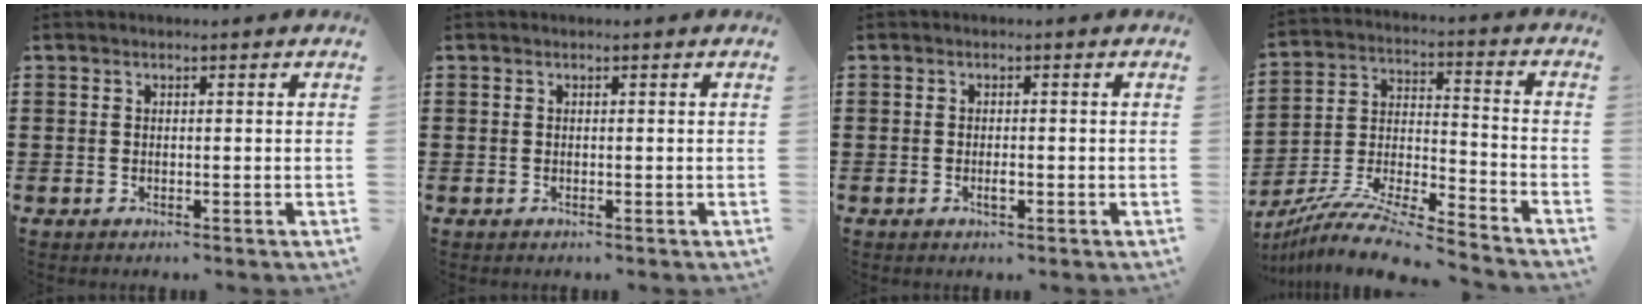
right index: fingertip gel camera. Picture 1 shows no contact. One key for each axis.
{"total": 0.0}
{"total": 1.2, "fx": -0.4, "fy": 0.4, "fz": 1.1, "tx": -0.021, "ty": -0.004, "tz": -0.006}
{"total": 9.9, "fx": -9.2, "fy": 0.3, "fz": 3.8, "tx": -0.074, "ty": 0.005, "tz": -0.187}